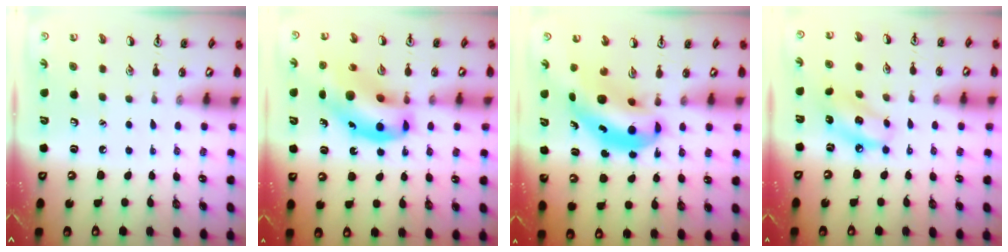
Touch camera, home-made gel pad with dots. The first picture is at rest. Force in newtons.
{"total": 17.1, "press": 16.5, "slide": 4.5}
{"total": 8.5, "press": 8.2, "slide": 2.4}
{"total": 8.3, "press": 8.1, "slide": 2.0}